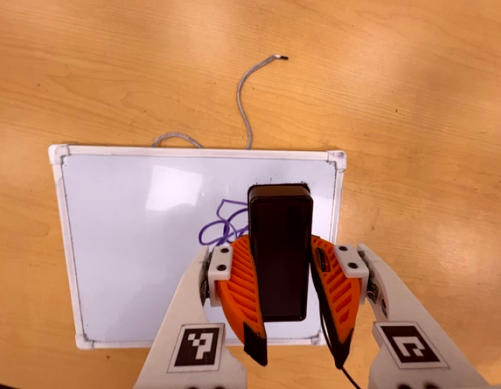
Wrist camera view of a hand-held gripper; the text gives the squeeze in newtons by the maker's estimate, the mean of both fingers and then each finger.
{"total": 6.9, "left": 5.6, "right": 8.2}